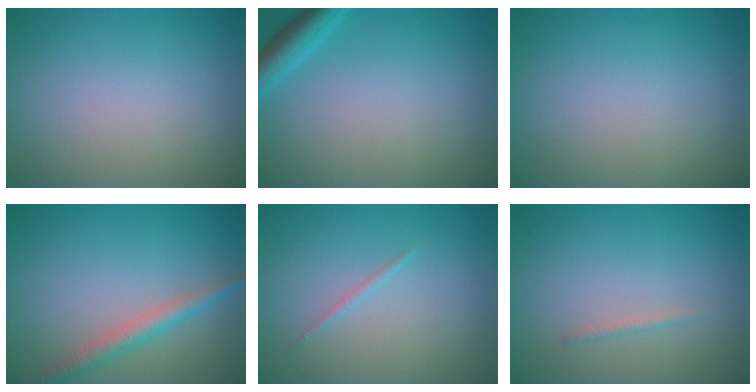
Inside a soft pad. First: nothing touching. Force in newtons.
{"total": 2.9, "press": 2.9, "slide": 0.2}
{"total": 0.0}
{"total": 2.7, "press": 2.7, "slide": 0.1}
{"total": 0.6, "press": 0.6, "slide": 0.0}
{"total": 0.6, "press": 0.6, "slide": 0.1}